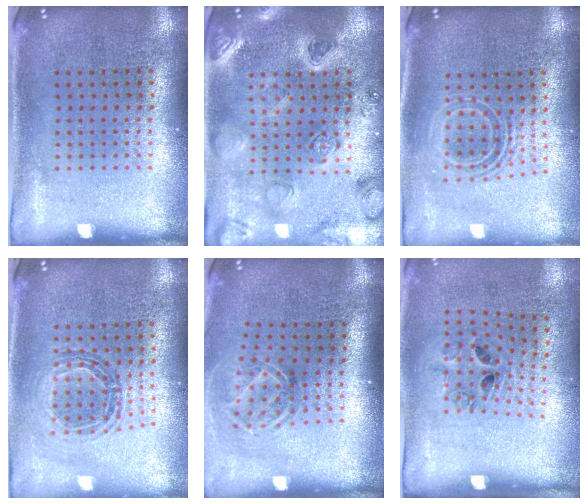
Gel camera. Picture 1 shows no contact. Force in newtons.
{"total": 2.2, "press": 2.2, "slide": 0.4}
{"total": 1.7, "press": 1.3, "slide": 1.1}
{"total": 0.9, "press": 0.9, "slide": 0.1}
{"total": 1.8, "press": 1.3, "slide": 1.3}
{"total": 1.4, "press": 0.8, "slide": 1.2}